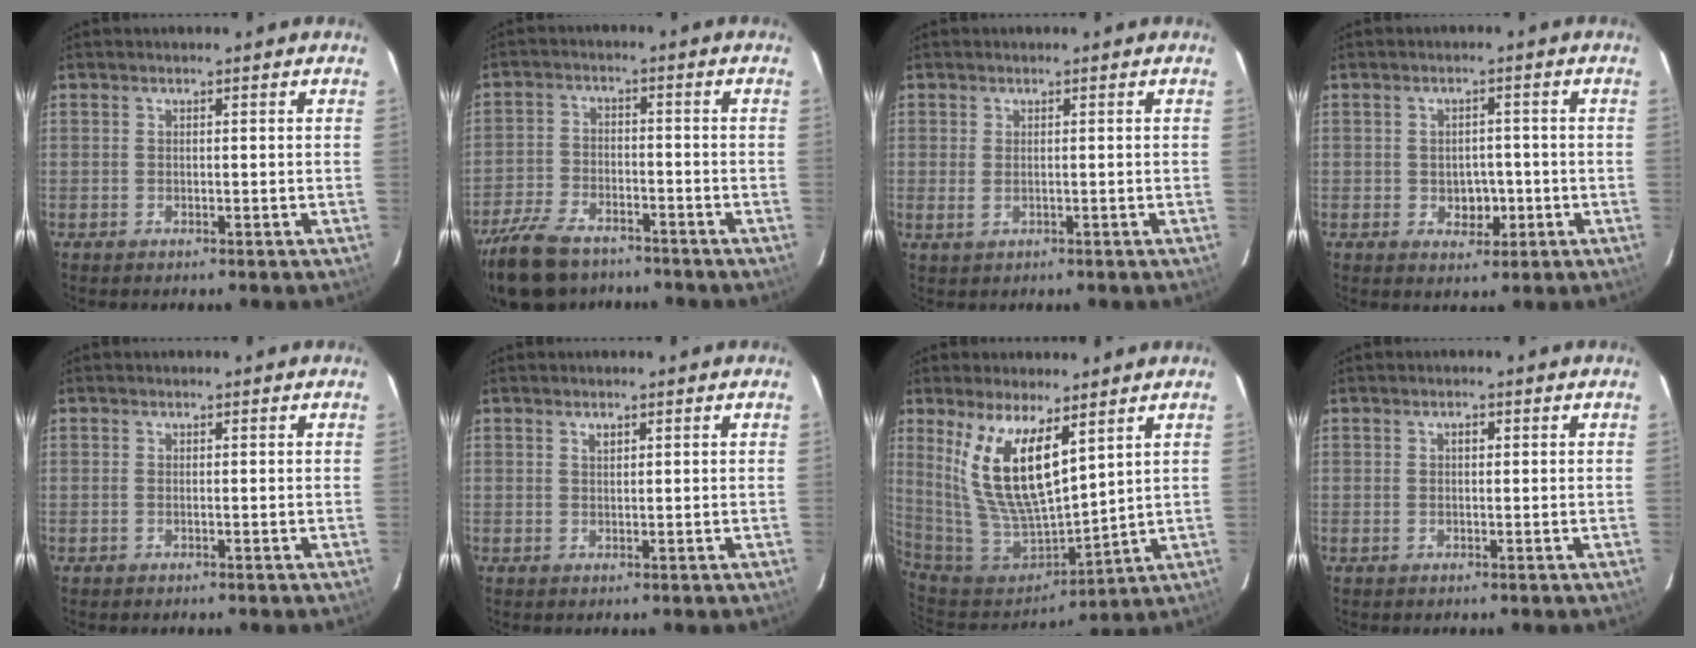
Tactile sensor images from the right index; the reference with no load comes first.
{"total": 13.9, "force": [-10.7, 6.6, 6.0], "torque": [-0.157, -0.011, -0.191]}
{"total": 1.6, "force": [-0.3, 0.5, 1.5], "torque": [-0.030, -0.002, -0.001]}
{"total": 4.2, "force": [-1.2, 3.3, 2.2], "torque": [-0.040, 0.005, -0.008]}
{"total": 0.0}
{"total": 0.9, "force": [0.6, 0.5, 0.6], "torque": [-0.009, 0.003, 0.011]}
{"total": 15.9, "force": [7.6, 6.0, 12.7], "torque": [-0.241, -0.006, 0.167]}
{"total": 0.9, "force": [0.3, 0.6, 0.6], "torque": [-0.008, 0.004, 0.003]}